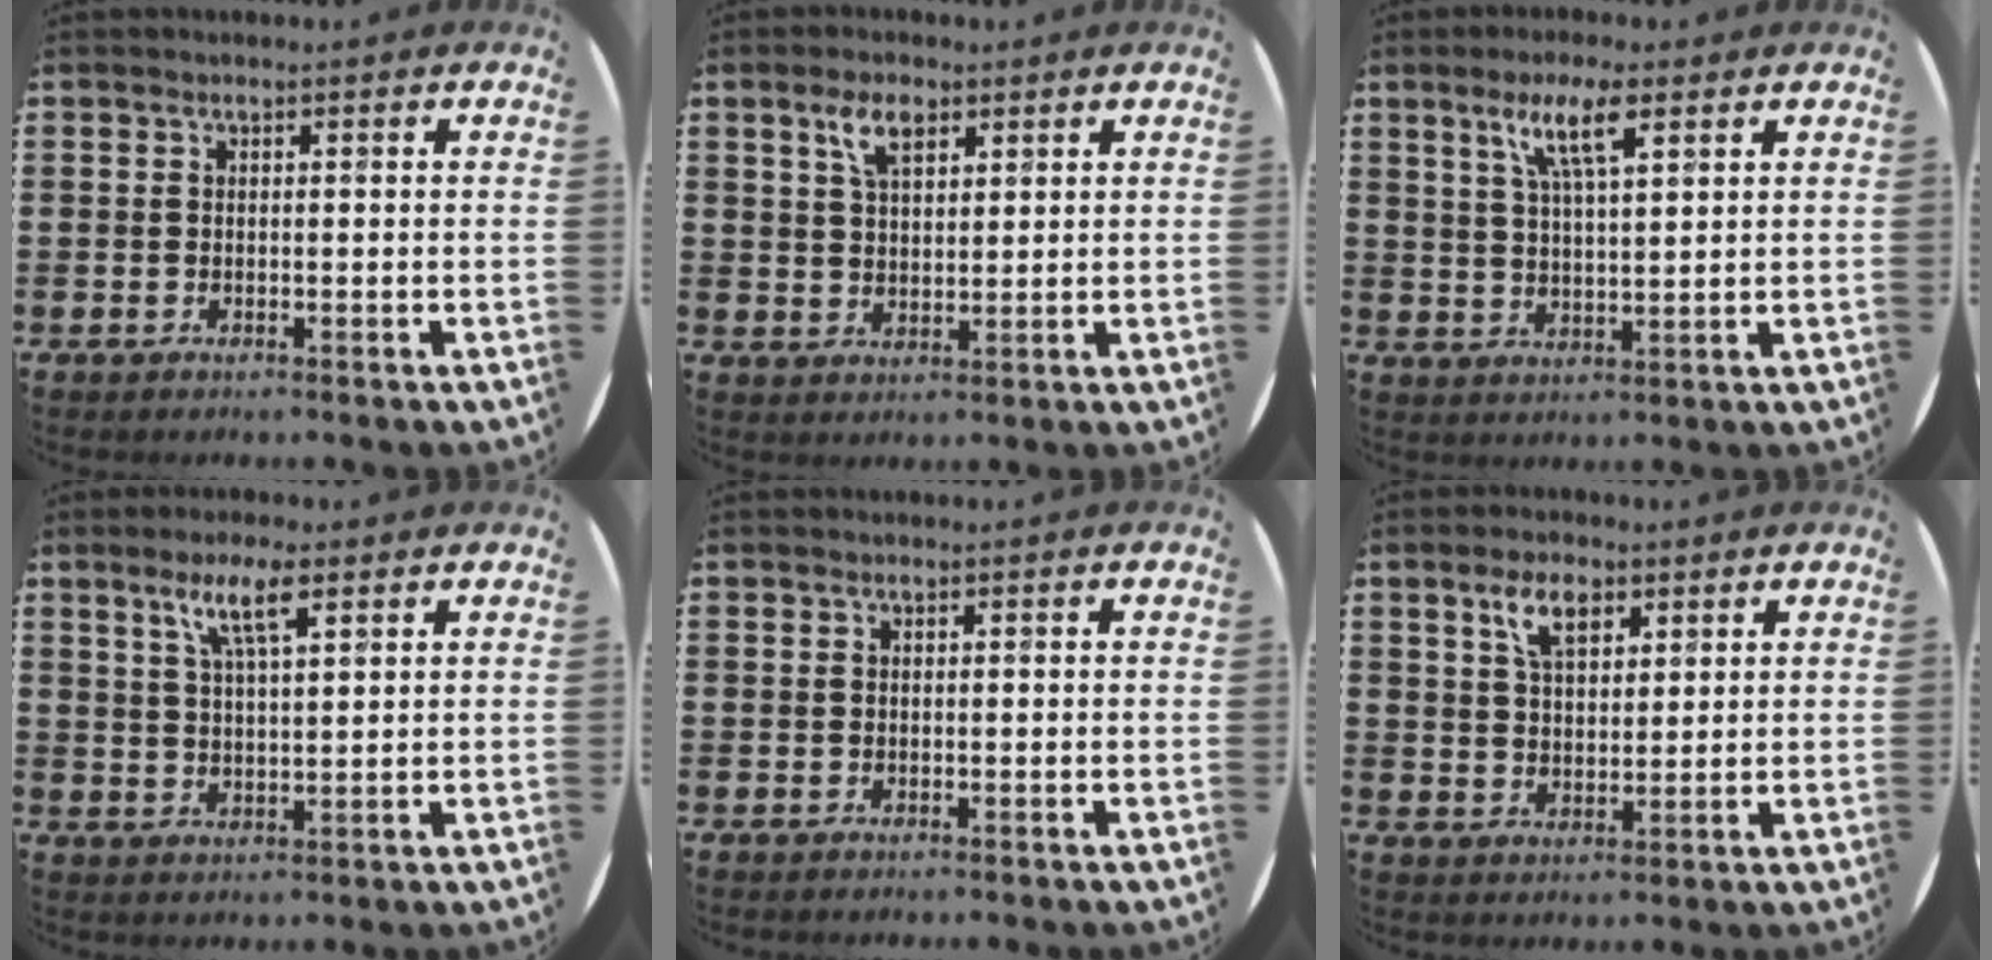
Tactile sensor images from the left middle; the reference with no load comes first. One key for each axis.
{"total": 4.5, "fx": 2.8, "fy": 2.1, "fz": 2.8, "tx": -0.055, "ty": 0.005, "tz": 0.049}
{"total": 6.7, "fx": 4.0, "fy": 1.6, "fz": 5.2, "tx": -0.106, "ty": 0.006, "tz": 0.067}
{"total": 6.0, "fx": 3.7, "fy": 1.4, "fz": 4.6, "tx": -0.084, "ty": 0.004, "tz": 0.059}
{"total": 0.0}
{"total": 5.1, "fx": 3.1, "fy": 2.6, "fz": 3.2, "tx": -0.057, "ty": 0.003, "tz": 0.052}